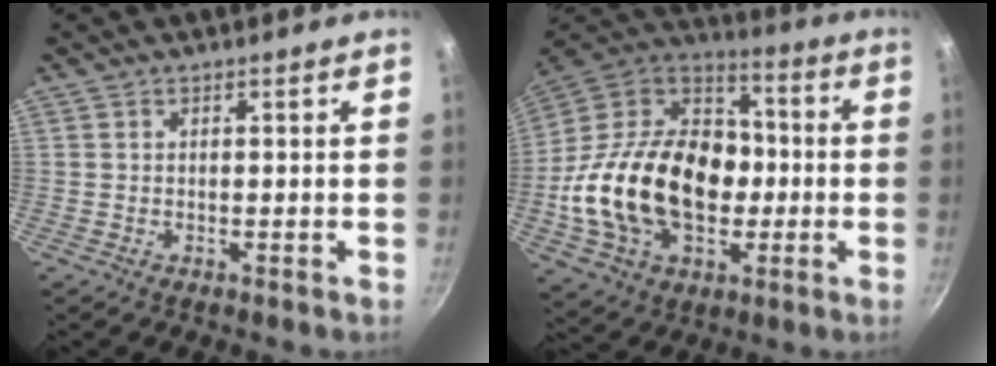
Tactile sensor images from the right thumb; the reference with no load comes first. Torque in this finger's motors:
{"motor_torque": [2.37, 2.64, 2.19, -0.58, 0.59]}